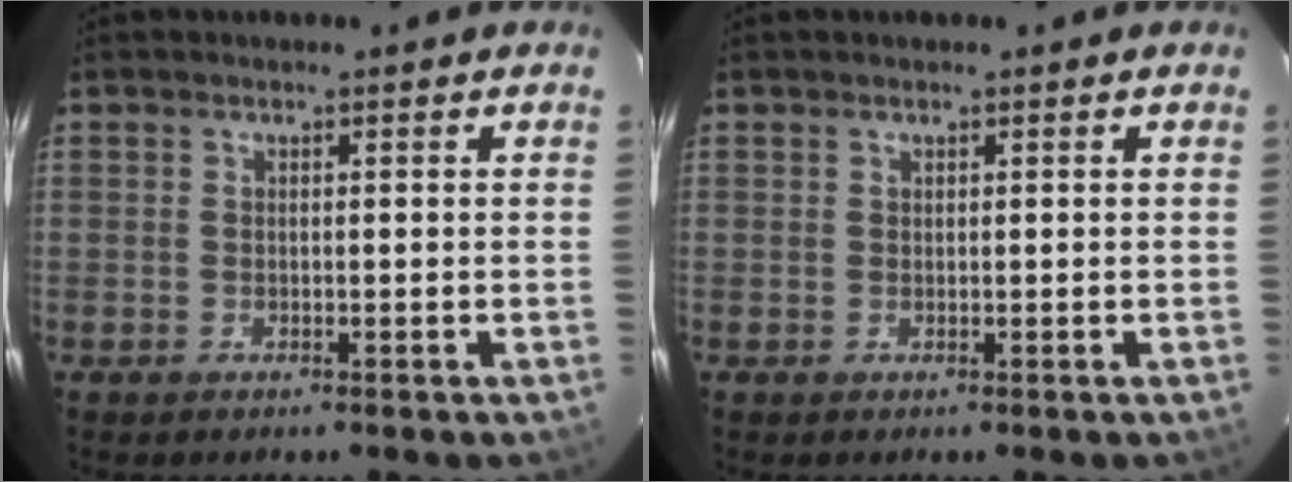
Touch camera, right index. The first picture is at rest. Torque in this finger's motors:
{"motor_torque": [0.07, 0.04, 0.03, 0.01]}